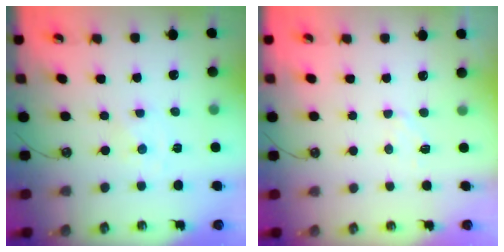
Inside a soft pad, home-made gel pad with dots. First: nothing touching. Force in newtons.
{"total": 4.9, "press": 4.8, "slide": 0.8}